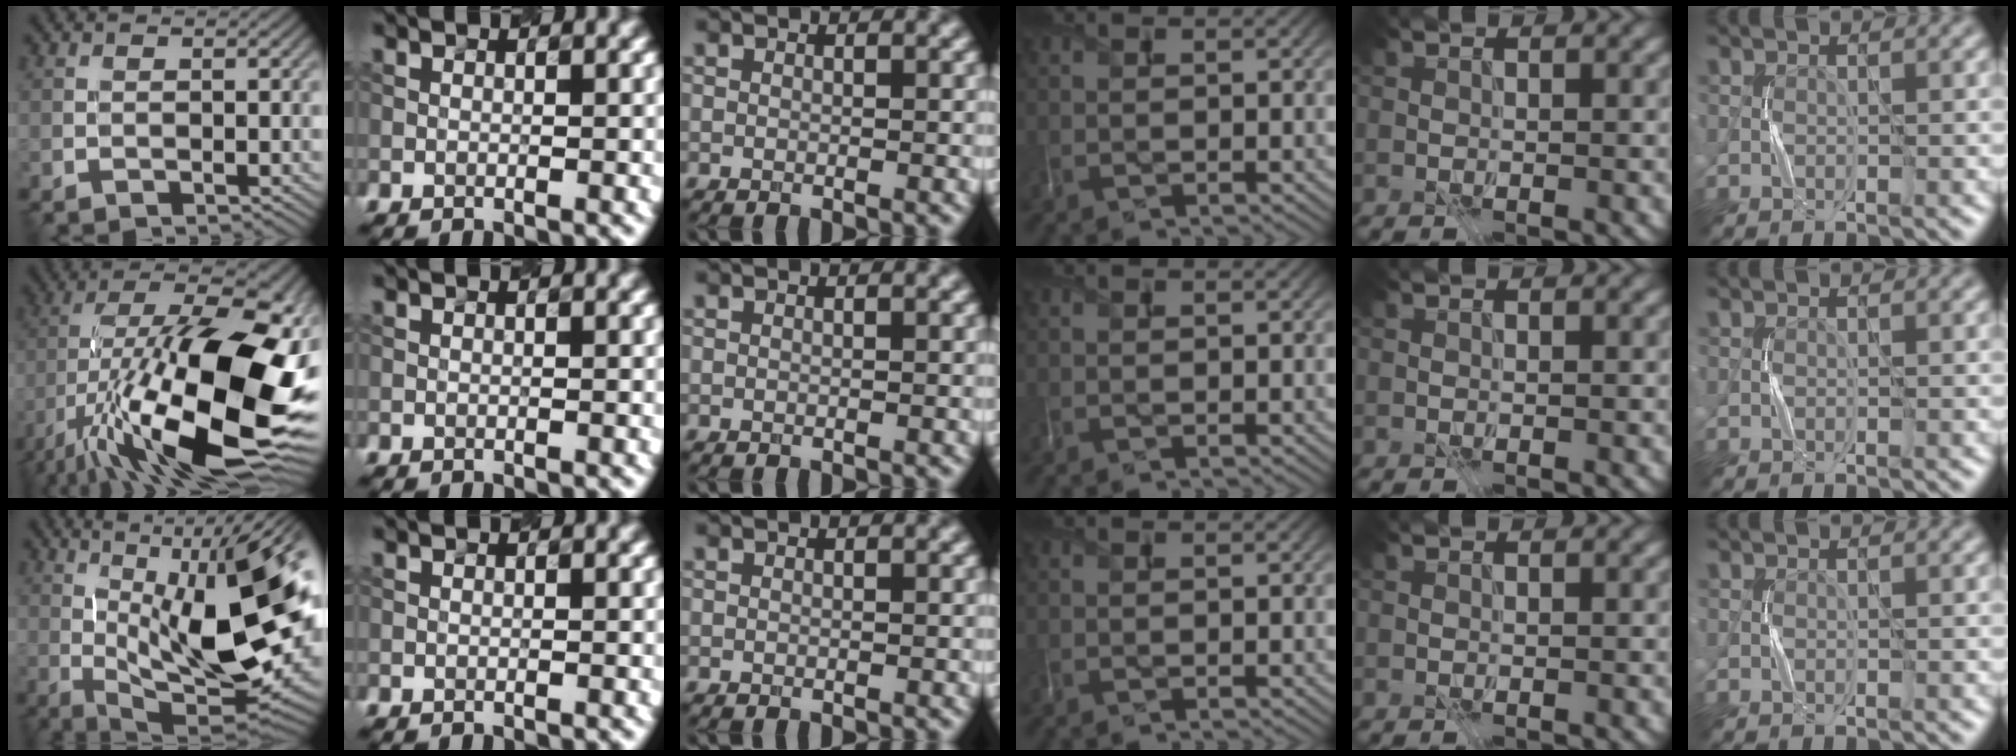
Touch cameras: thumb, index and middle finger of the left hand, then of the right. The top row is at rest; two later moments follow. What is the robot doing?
{"motion": "press", "object": "grip strengthener"}